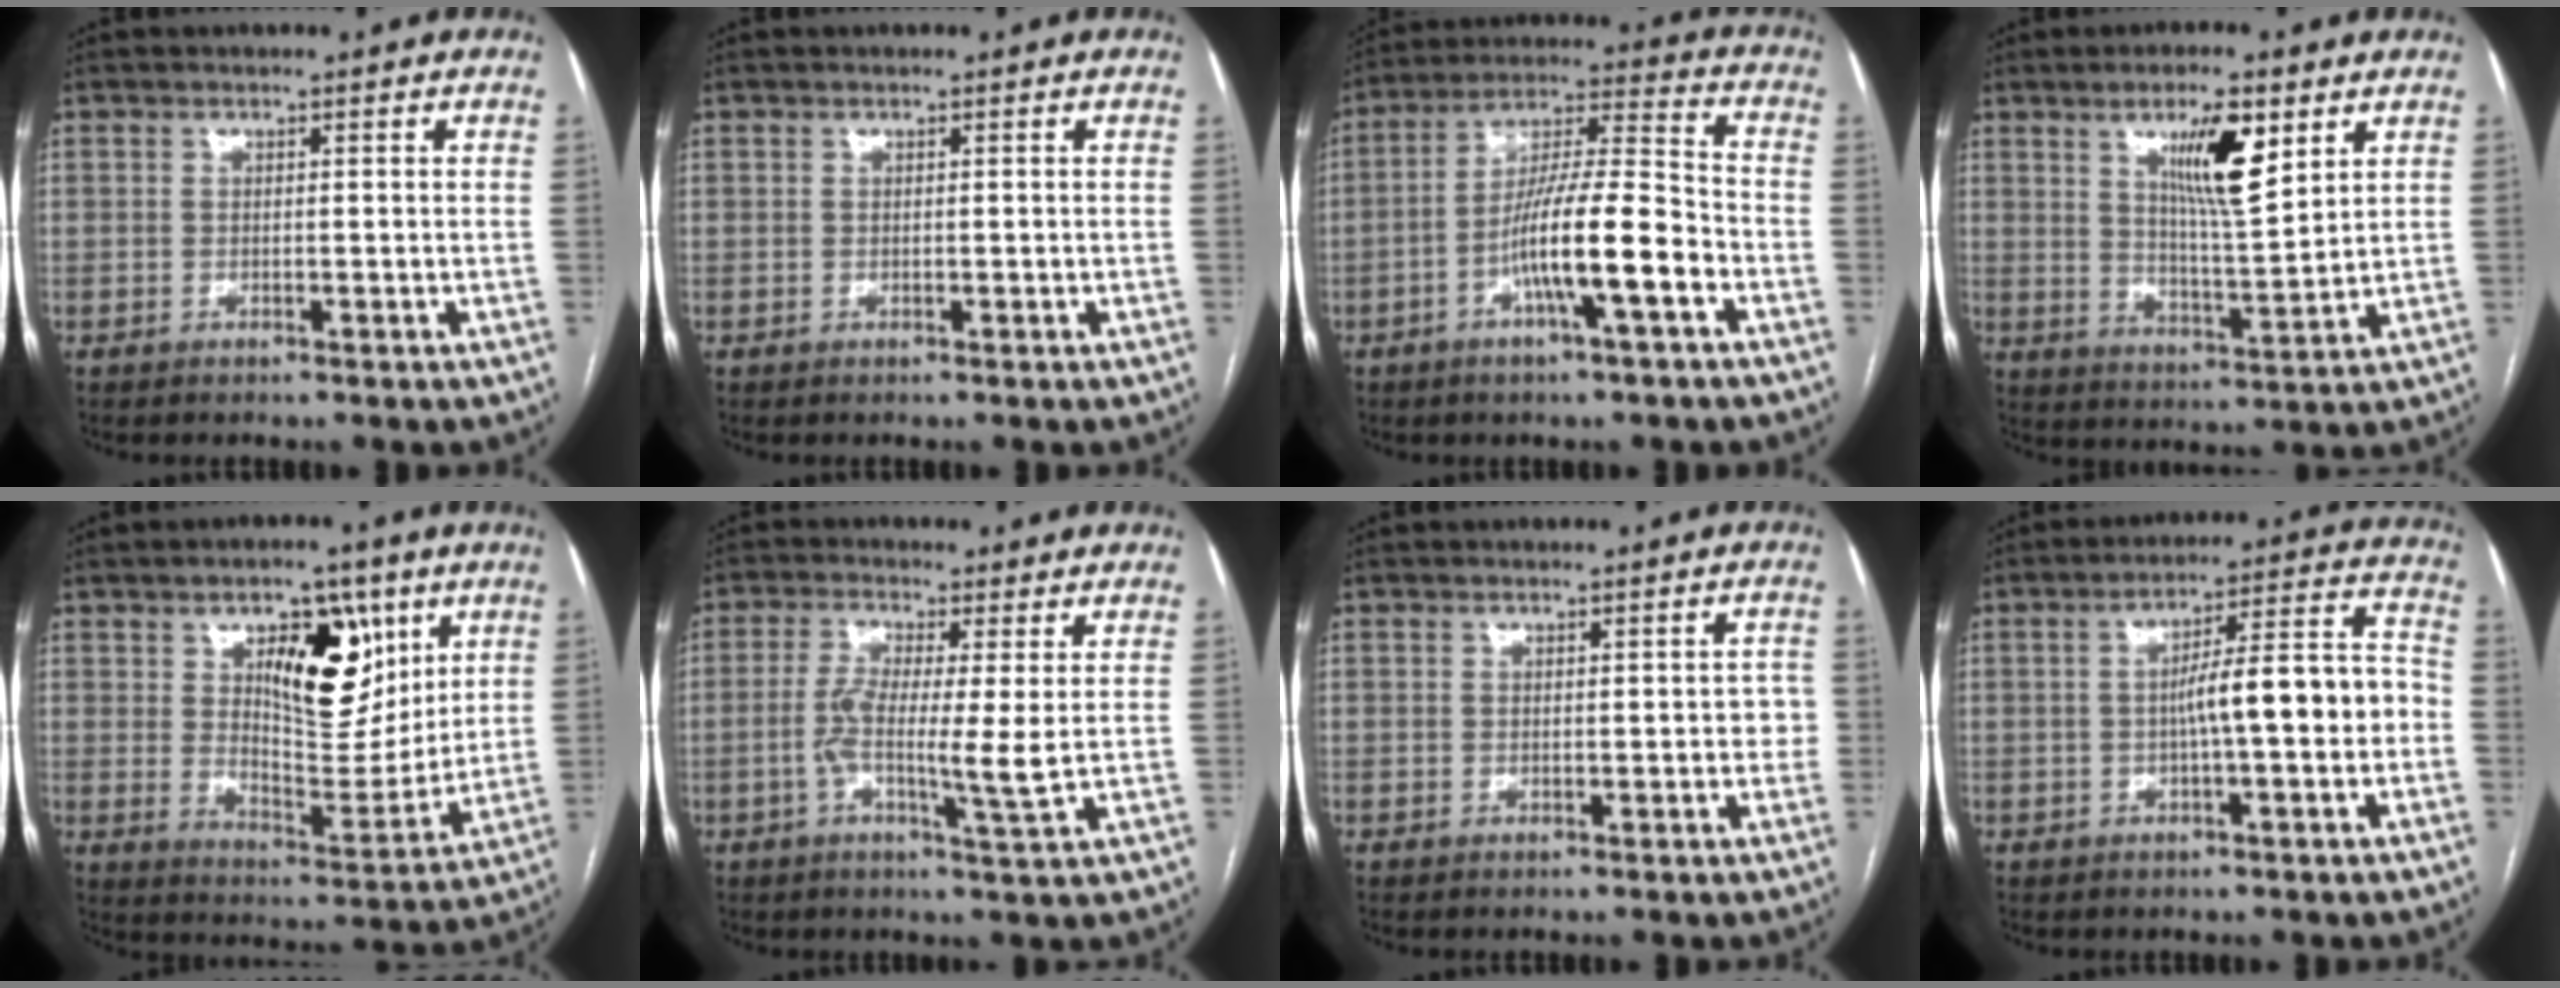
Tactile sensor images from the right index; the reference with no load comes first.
{"total": 0.0}
{"total": 13.1, "force": [-5.0, 1.1, 12.1], "torque": [-0.218, 0.009, -0.086]}
{"total": 9.7, "force": [4.7, 1.6, 8.4], "torque": [-0.145, -0.006, 0.082]}
{"total": 13.3, "force": [5.8, 6.0, 10.3], "torque": [-0.150, 0.002, 0.100]}
{"total": 6.6, "force": [-0.3, 0.0, 6.6], "torque": [-0.131, -0.009, -0.013]}
{"total": 1.9, "force": [0.0, 1.1, 1.6], "torque": [-0.011, 0.015, 0.001]}
{"total": 9.7, "force": [-1.7, 1.6, 9.4], "torque": [-0.140, 0.037, -0.026]}